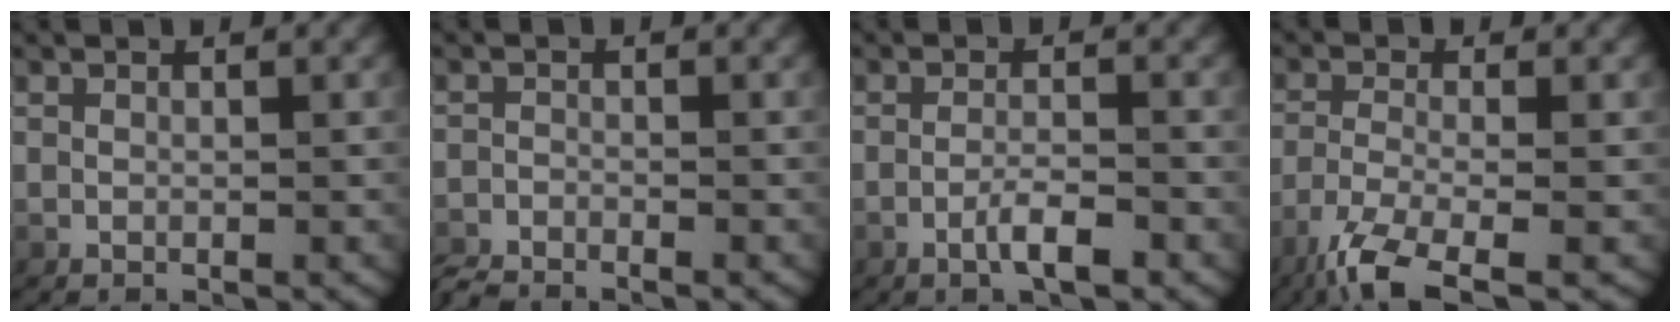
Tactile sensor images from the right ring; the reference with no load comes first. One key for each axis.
{"total": 2.2, "fx": -2.2, "fy": 0.5, "fz": 0.1, "tx": -0.008, "ty": -0.012, "tz": -0.039}
{"total": 2.7, "fx": -1.6, "fy": 0.6, "fz": 2.2, "tx": -0.047, "ty": -0.007, "tz": -0.026}
{"total": 6.6, "fx": -4.1, "fy": 2.3, "fz": 4.6, "tx": -0.109, "ty": -0.038, "tz": -0.046}